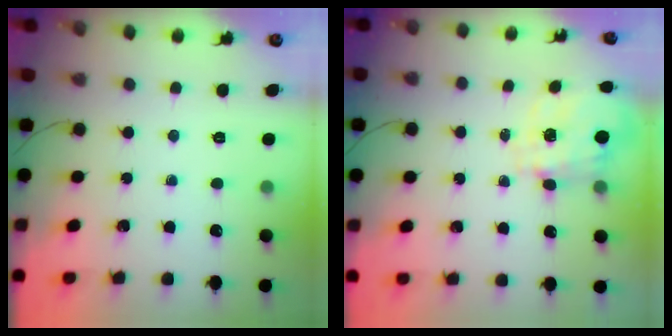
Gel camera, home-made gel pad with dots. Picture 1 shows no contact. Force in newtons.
{"total": 3.4, "press": 3.2, "slide": 1.0}